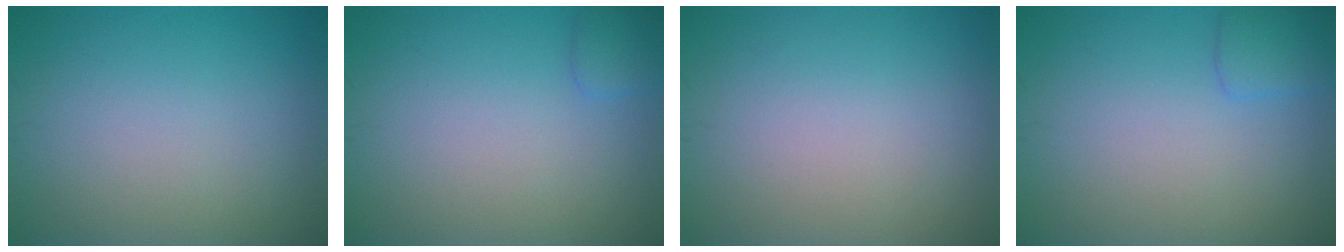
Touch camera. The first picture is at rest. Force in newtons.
{"total": 1.3, "press": 1.3, "slide": 0.1}
{"total": 0.0}
{"total": 1.7, "press": 1.7, "slide": 0.1}